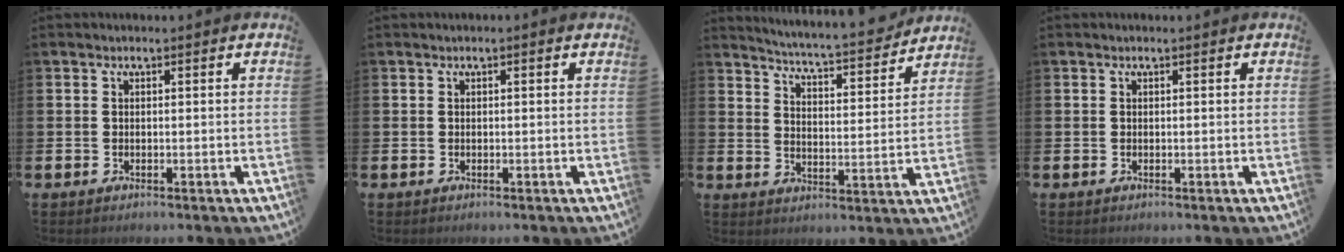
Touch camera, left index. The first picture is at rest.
{"total": 0.0}
{"total": 5.3, "force": [5.2, -0.1, 1.0], "torque": [-0.038, -0.047, 0.083]}
{"total": 0.0}